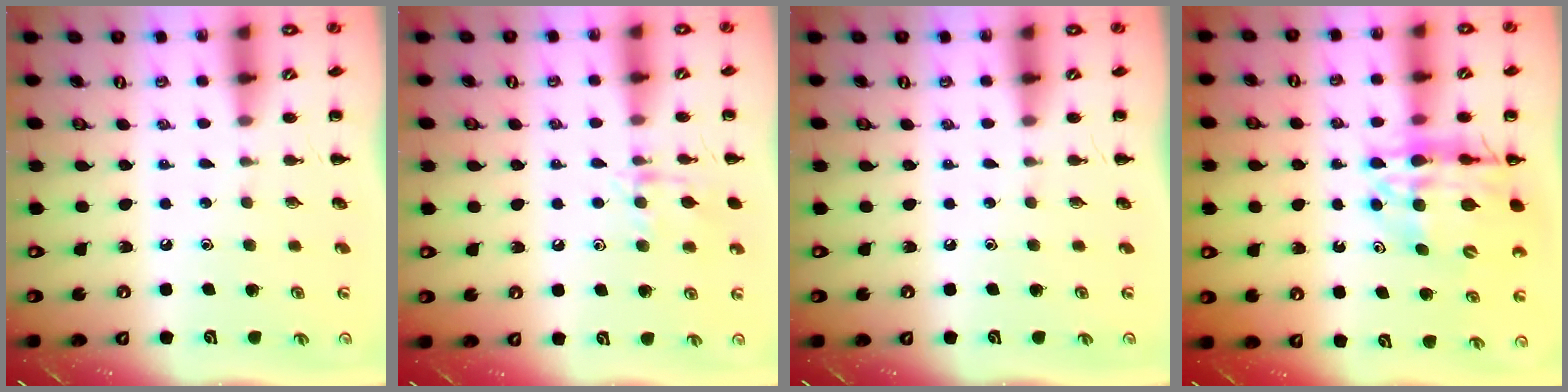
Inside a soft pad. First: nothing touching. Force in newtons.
{"total": 9.6, "press": 9.5, "slide": 0.8}
{"total": 0.0}
{"total": 16.7, "press": 16.2, "slide": 4.2}